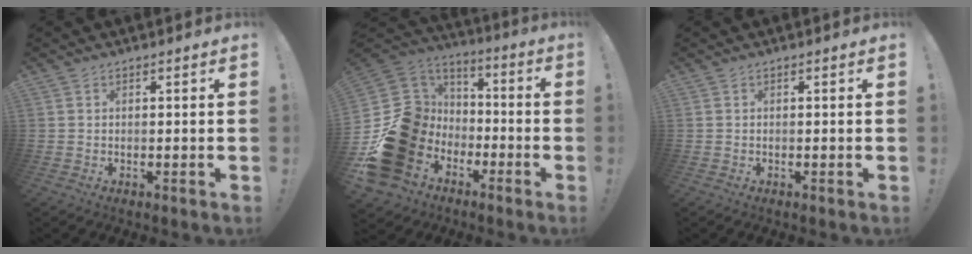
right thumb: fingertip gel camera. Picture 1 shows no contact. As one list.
[{"total": 25.3, "force": [-7.1, 20.7, 12.7], "torque": [-0.185, 0.021, -0.054]}, {"total": 0.0}]